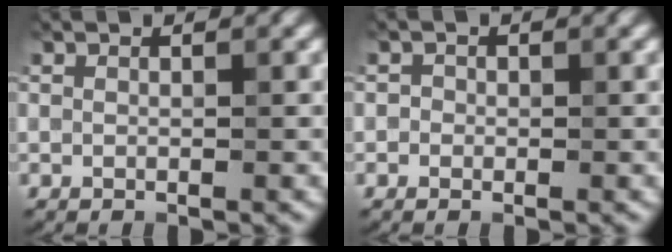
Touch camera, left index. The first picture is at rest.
{"total": 0.7, "force": [-0.1, 0.7, 0.1], "torque": [0.000, -0.005, -0.005]}